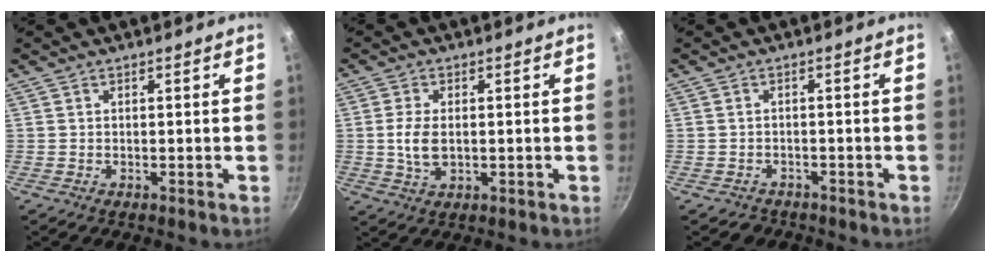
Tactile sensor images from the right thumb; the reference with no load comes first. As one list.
[{"total": 5.7, "force": [0.0, 3.3, 4.6], "torque": [-0.091, 0.002, 0.001]}, {"total": 2.5, "force": [-1.8, 1.7, 0.2], "torque": [0.007, 0.030, -0.022]}]